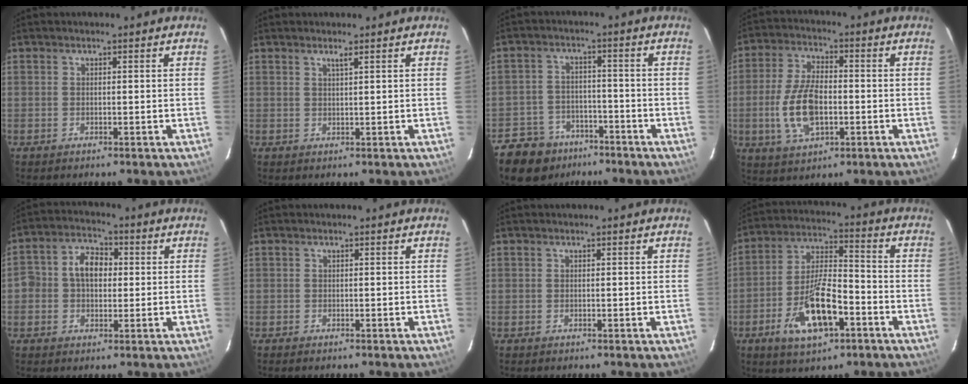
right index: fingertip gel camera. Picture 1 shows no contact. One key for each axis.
{"total": 1.0, "fx": 0.7, "fy": -0.2, "fz": 0.7, "tx": -0.010, "ty": -0.001, "tz": 0.011}
{"total": 11.3, "fx": -7.6, "fy": 7.8, "fz": 2.9, "tx": -0.086, "ty": 0.015, "tz": -0.107}
{"total": 11.4, "fx": -2.2, "fy": 5.9, "fz": 9.6, "tx": -0.200, "ty": 0.001, "tz": -0.036}
{"total": 6.9, "fx": 0.3, "fy": 5.3, "fz": 4.5, "tx": -0.083, "ty": 0.026, "tz": 0.004}
{"total": 0.0}
{"total": 0.0}
{"total": 13.9, "fx": -6.2, "fy": 5.3, "fz": 11.2, "tx": -0.226, "ty": 0.002, "tz": -0.106}